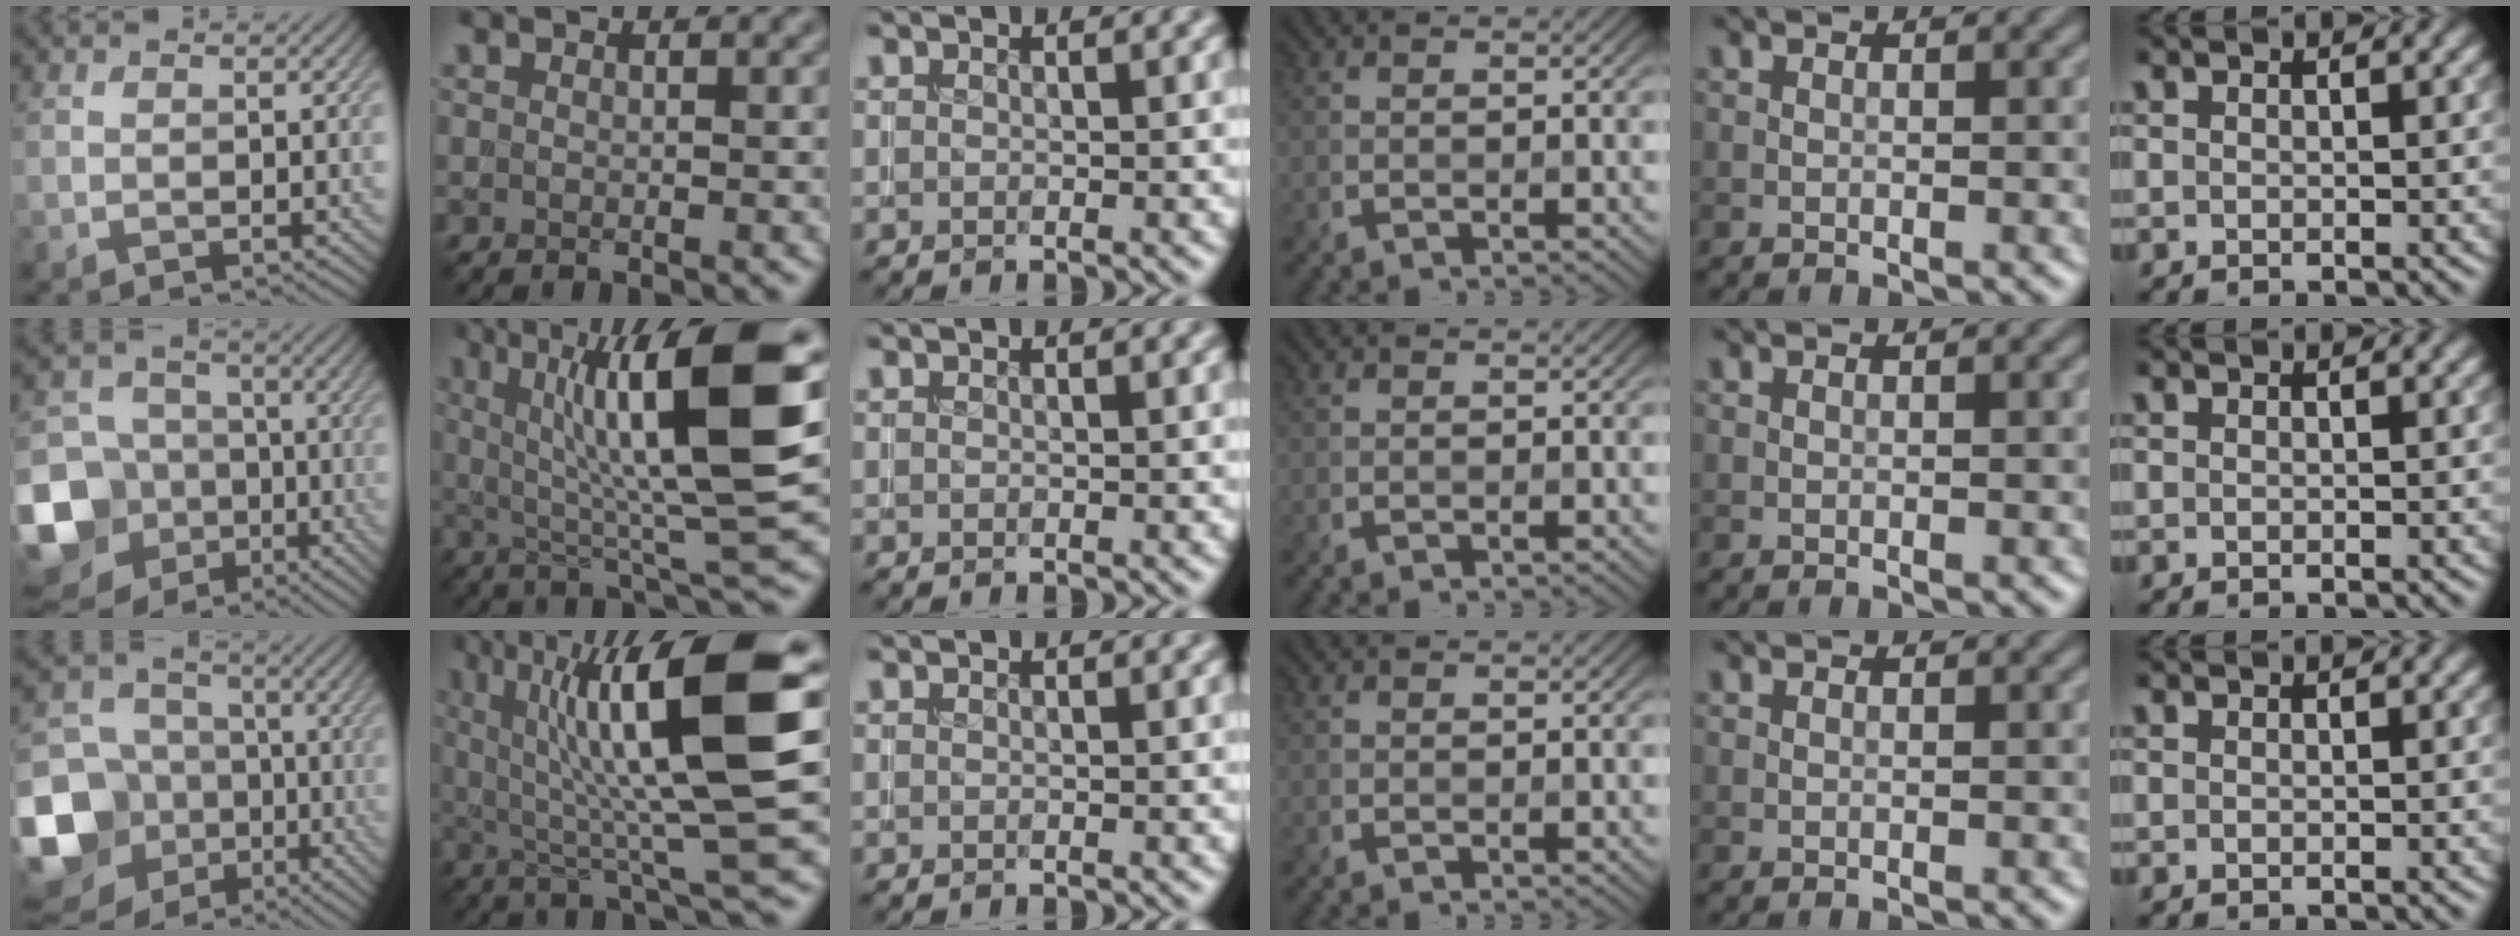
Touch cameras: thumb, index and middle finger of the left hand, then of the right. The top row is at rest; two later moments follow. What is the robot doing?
{"motion": "insert", "object": "coin"}